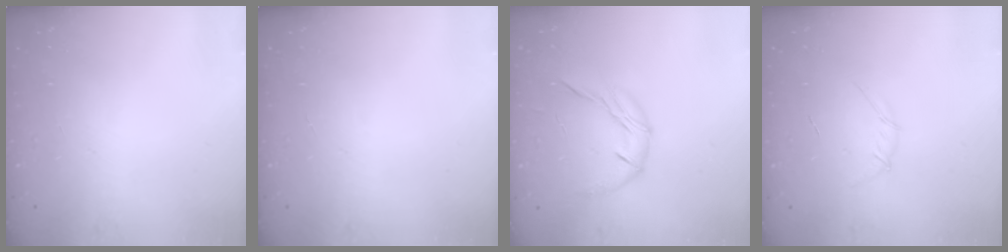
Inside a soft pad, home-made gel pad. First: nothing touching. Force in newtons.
{"total": 0.0}
{"total": 8.4, "press": 8.4, "slide": 0.1}
{"total": 3.2, "press": 3.1, "slide": 0.8}